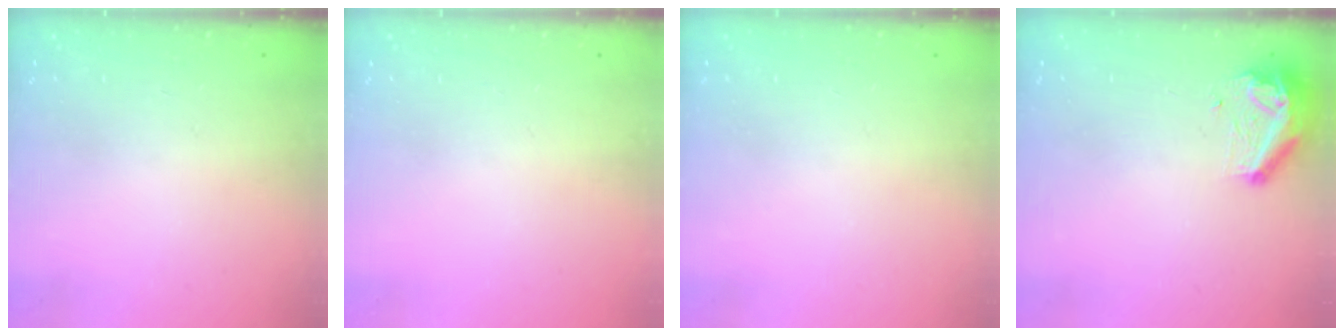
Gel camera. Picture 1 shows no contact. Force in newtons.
{"total": 0.0}
{"total": 0.0}
{"total": 9.3, "press": 9.2, "slide": 1.6}